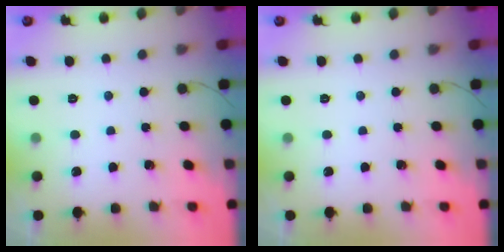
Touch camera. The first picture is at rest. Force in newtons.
{"total": 0.0}